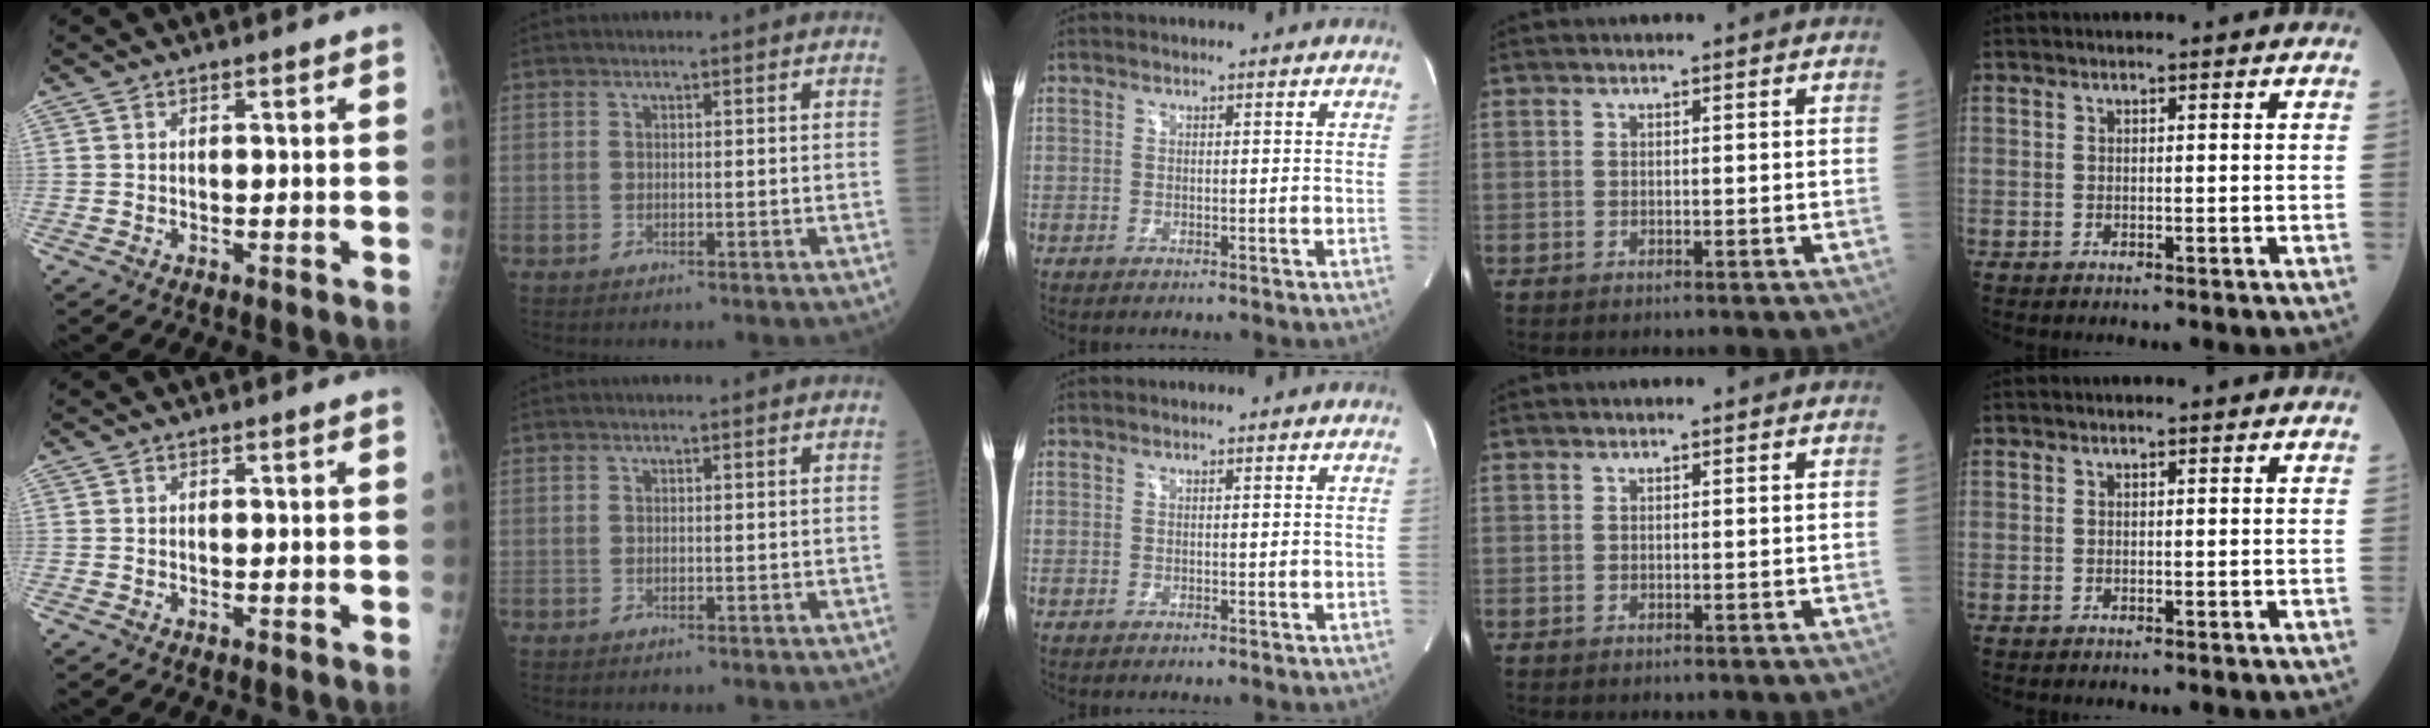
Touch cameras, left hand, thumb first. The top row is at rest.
{}